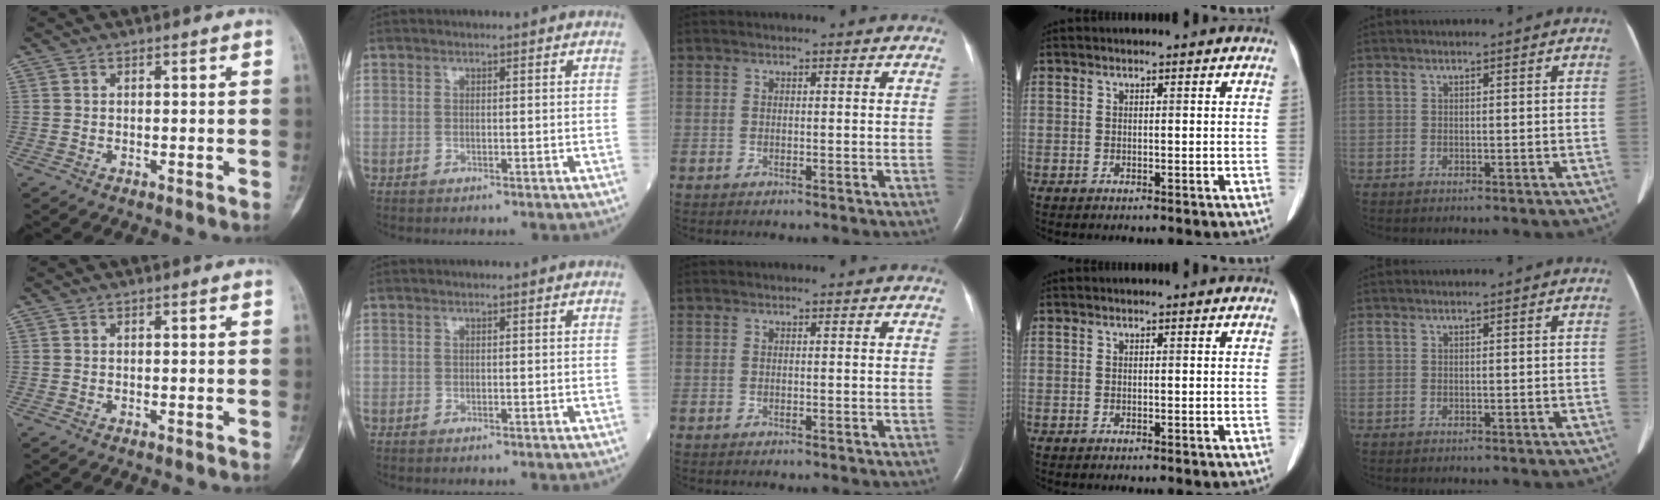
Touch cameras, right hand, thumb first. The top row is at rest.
{}